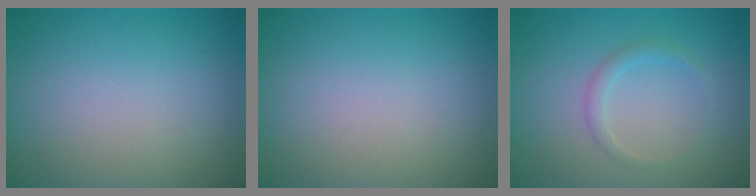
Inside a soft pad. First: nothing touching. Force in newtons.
{"total": 0.0}
{"total": 1.3, "press": 1.3, "slide": 0.0}